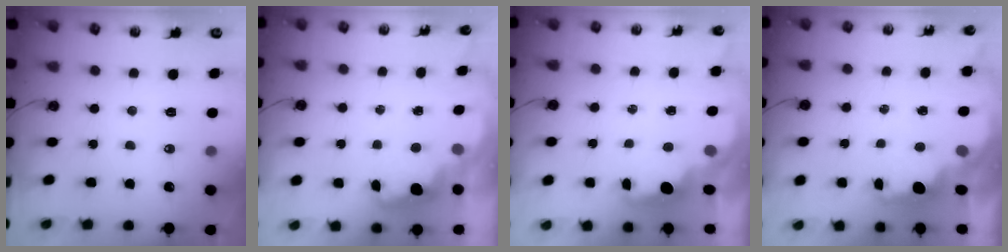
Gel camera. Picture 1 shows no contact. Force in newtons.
{"total": 2.4, "press": 2.4, "slide": 0.5}
{"total": 1.9, "press": 1.8, "slide": 0.8}
{"total": 1.6, "press": 1.5, "slide": 0.5}